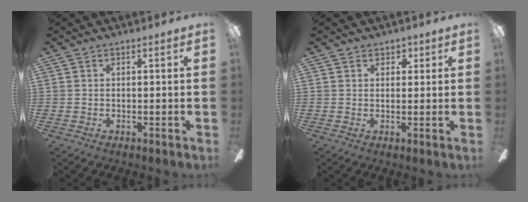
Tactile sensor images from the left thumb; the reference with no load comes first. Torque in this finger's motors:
{"motor_torque": [0.04, 0.01, -0.44, 0.23, -0.02]}